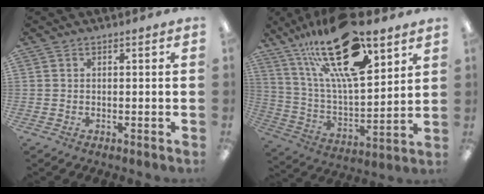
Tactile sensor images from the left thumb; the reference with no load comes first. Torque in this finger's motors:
{"motor_torque": [2.53, 2.48, 1.69, -1.08, 0.26]}